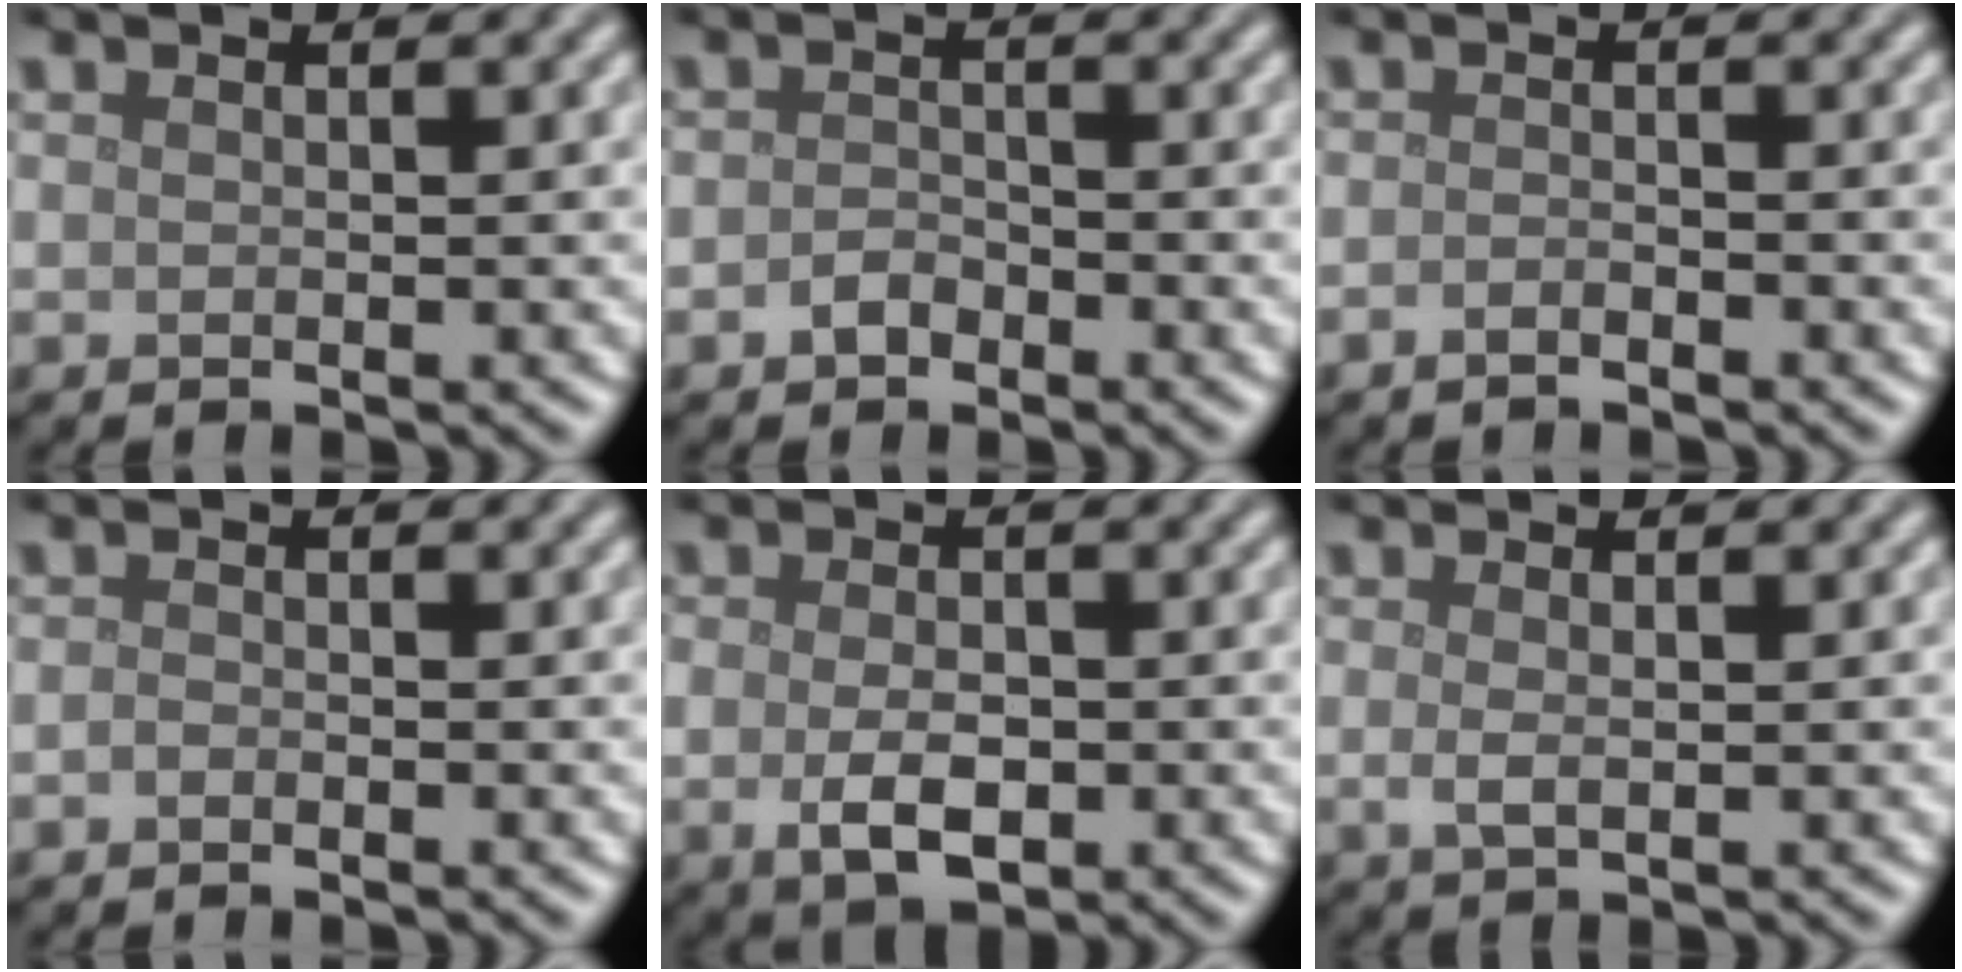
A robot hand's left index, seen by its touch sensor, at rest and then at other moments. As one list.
[{"total": 1.6, "force": [-0.9, 1.1, 0.7], "torque": [-0.010, 0.004, -0.020]}, {"total": 1.0, "force": [-0.8, 0.3, 0.5], "torque": [-0.010, 0.001, -0.016]}, {"total": 0.6, "force": [-0.4, 0.3, 0.3], "torque": [-0.006, -0.001, -0.009]}, {"total": 3.9, "force": [-0.8, 2.4, 3.0], "torque": [-0.059, -0.007, -0.014]}, {"total": 1.3, "force": [0.1, 0.5, 1.2], "torque": [-0.026, -0.002, 0.002]}]